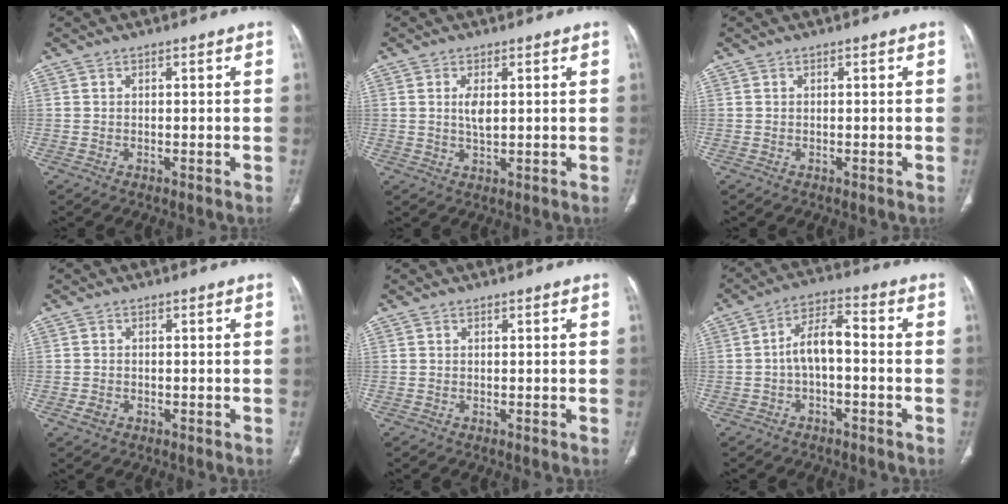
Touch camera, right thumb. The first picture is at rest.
{"total": 3.2, "force": [0.7, 1.3, 2.8], "torque": [-0.054, -0.006, 0.015]}
{"total": 0.0}
{"total": 1.8, "force": [-0.8, 1.4, 0.9], "torque": [-0.015, 0.005, -0.011]}
{"total": 0.0}
{"total": 6.9, "force": [-1.1, 3.2, 6.0], "torque": [-0.105, 0.039, -0.028]}